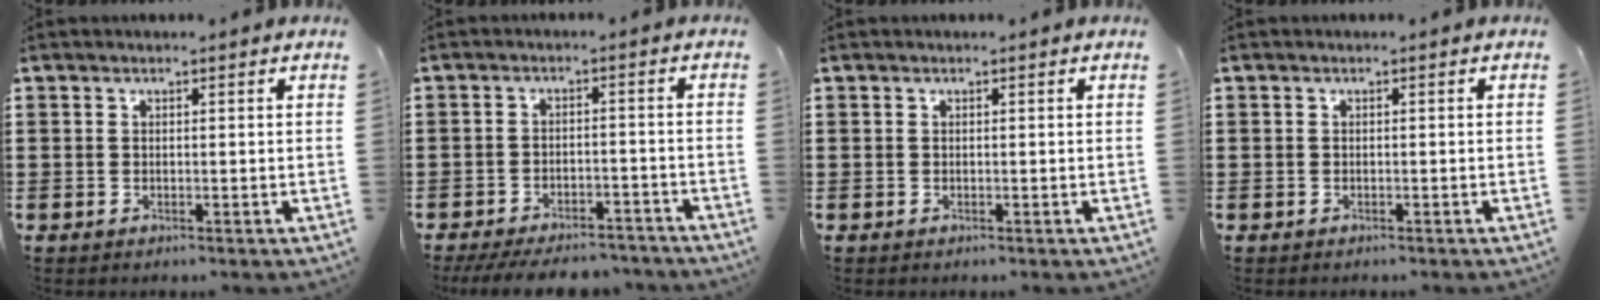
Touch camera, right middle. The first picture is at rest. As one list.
[{"total": 4.6, "force": [-4.4, 0.6, 1.2], "torque": [-0.024, 0.000, -0.090]}, {"total": 0.0}, {"total": 0.6, "force": [-0.4, 0.5, -0.1], "torque": [0.001, 0.004, -0.009]}]